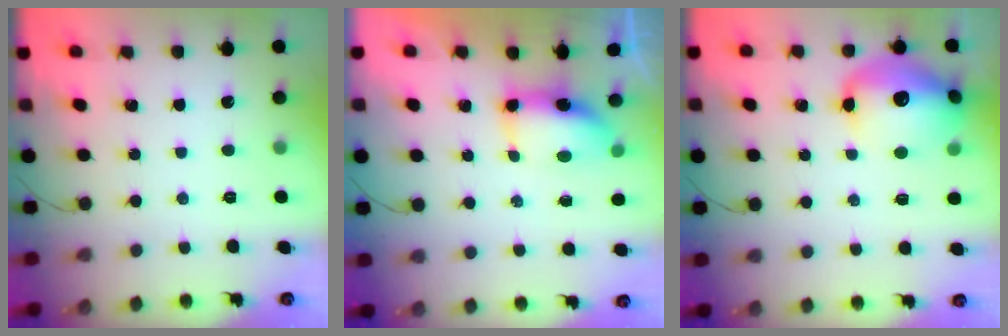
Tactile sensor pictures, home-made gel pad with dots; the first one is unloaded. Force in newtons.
{"total": 7.3, "press": 7.3, "slide": 0.7}
{"total": 16.1, "press": 15.8, "slide": 2.9}